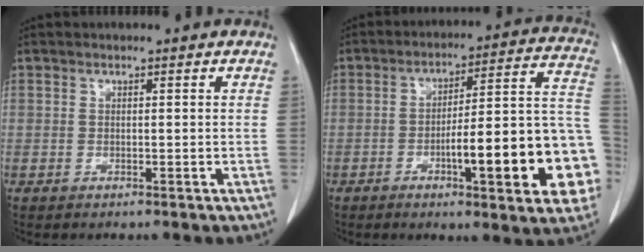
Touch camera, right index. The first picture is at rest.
{"total": 19.7, "force": [-6.1, 3.0, 18.5], "torque": [-0.173, 0.032, -0.075]}